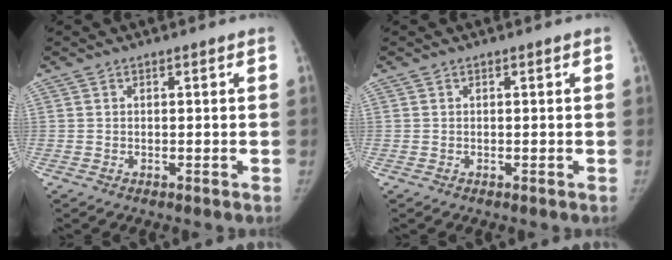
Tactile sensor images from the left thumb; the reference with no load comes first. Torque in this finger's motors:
{"motor_torque": [0.00, 0.00, 0.11, -0.06, 0.00]}